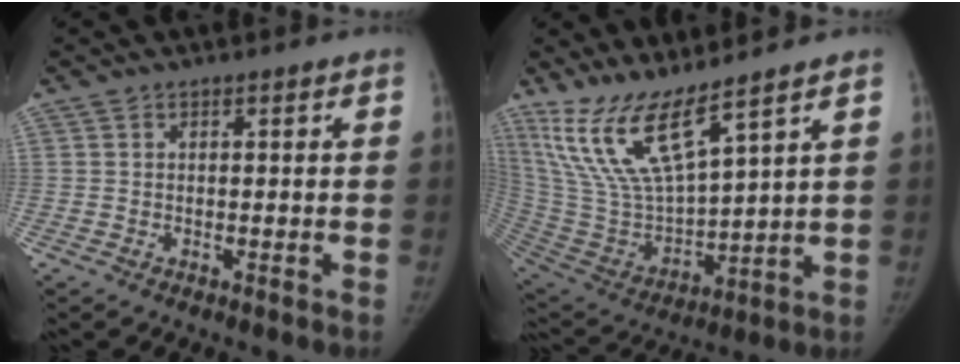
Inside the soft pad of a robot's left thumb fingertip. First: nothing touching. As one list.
[{"total": 14.7, "force": [10.7, 2.6, 9.6], "torque": [-0.184, -0.062, 0.232]}]